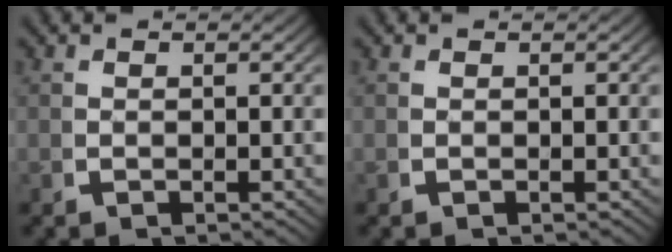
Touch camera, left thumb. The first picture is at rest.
{"total": 0.0}